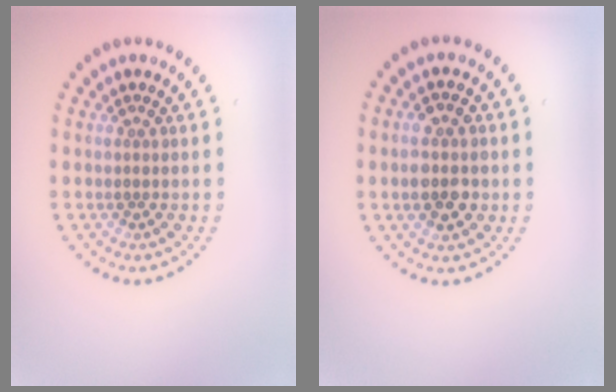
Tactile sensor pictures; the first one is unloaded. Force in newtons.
{"total": 3.7, "press": 3.6, "slide": 0.3}